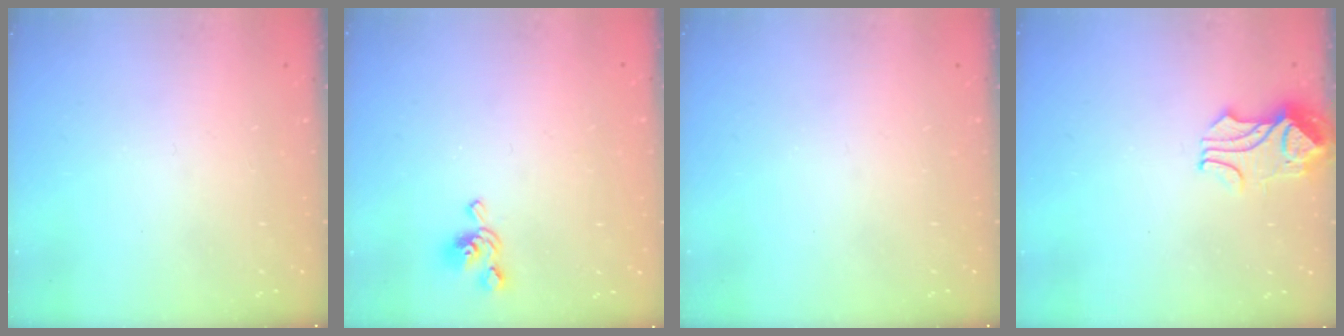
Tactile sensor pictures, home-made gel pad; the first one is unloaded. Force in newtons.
{"total": 2.8, "press": 2.6, "slide": 0.8}
{"total": 0.0}
{"total": 2.1, "press": 2.0, "slide": 0.7}